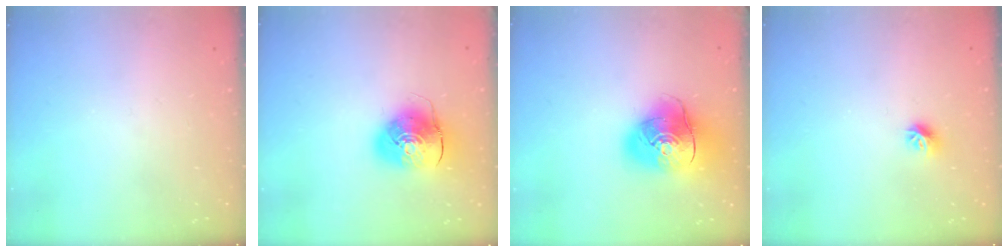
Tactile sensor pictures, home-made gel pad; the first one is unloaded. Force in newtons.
{"total": 10.4, "press": 10.2, "slide": 1.7}
{"total": 14.8, "press": 14.7, "slide": 2.1}
{"total": 7.4, "press": 7.4, "slide": 0.7}